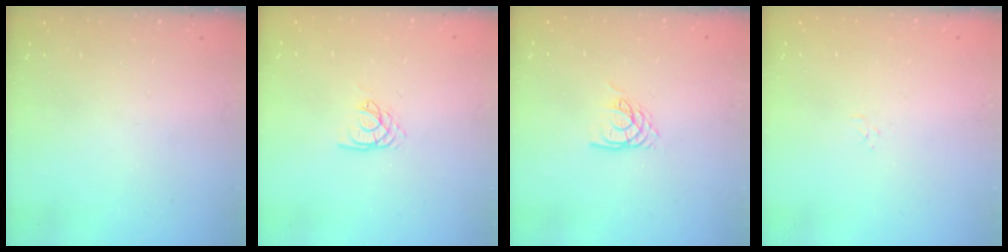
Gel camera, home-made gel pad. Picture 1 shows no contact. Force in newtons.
{"total": 3.1, "press": 3.1, "slide": 0.2}
{"total": 4.5, "press": 4.5, "slide": 0.4}
{"total": 2.9, "press": 2.9, "slide": 0.3}